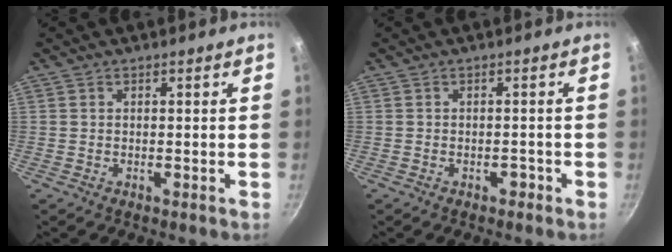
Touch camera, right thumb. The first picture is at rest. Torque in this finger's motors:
{"motor_torque": [0.21, -0.21, 0.49, -0.44, 0.00]}